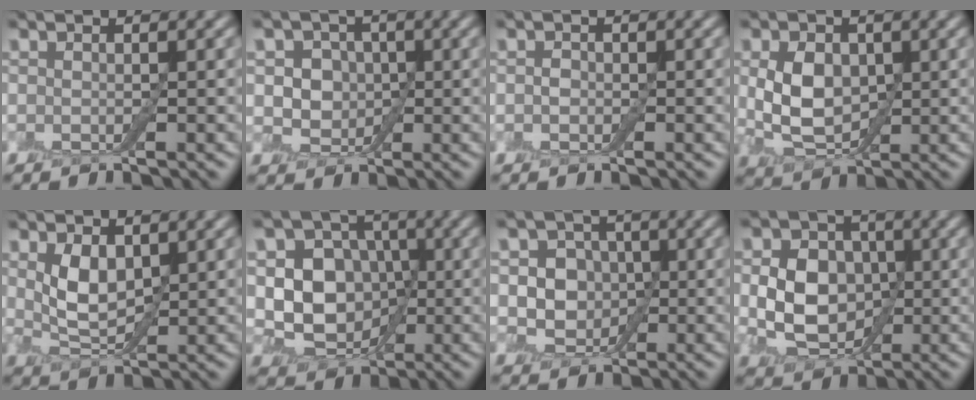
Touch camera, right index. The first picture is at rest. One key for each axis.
{"total": 3.4, "fx": 0.3, "fy": 3.0, "fz": 1.7, "tx": -0.017, "ty": 0.000, "tz": -0.012}
{"total": 0.6, "fx": -0.1, "fy": 0.5, "fz": 0.3, "tx": -0.005, "ty": 0.001, "tz": -0.005}
{"total": 4.7, "fx": 0.4, "fy": 3.3, "fz": 3.3, "tx": -0.072, "ty": -0.001, "tz": 0.011}
{"total": 3.4, "fx": 1.2, "fy": 1.9, "fz": 2.6, "tx": -0.061, "ty": -0.002, "tz": 0.029}
{"total": 6.8, "fx": 0.0, "fy": 5.8, "fz": 3.5, "tx": -0.042, "ty": -0.005, "tz": -0.015}
{"total": 4.6, "fx": 0.1, "fy": 4.1, "fz": 2.3, "tx": -0.020, "ty": 0.004, "tz": -0.016}
{"total": 6.1, "fx": -0.1, "fy": 4.7, "fz": 3.8, "tx": -0.073, "ty": -0.002, "tz": -0.002}